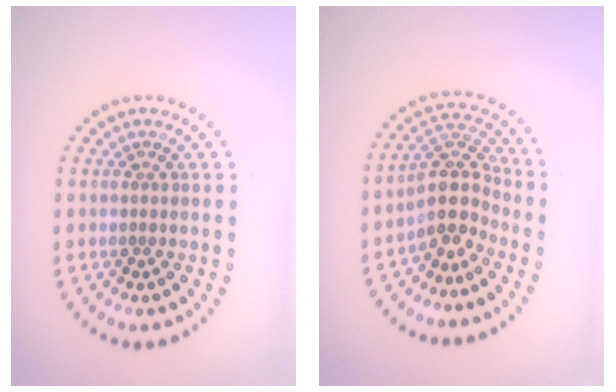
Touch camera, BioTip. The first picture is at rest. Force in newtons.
{"total": 4.0, "press": 3.1, "slide": 2.5}